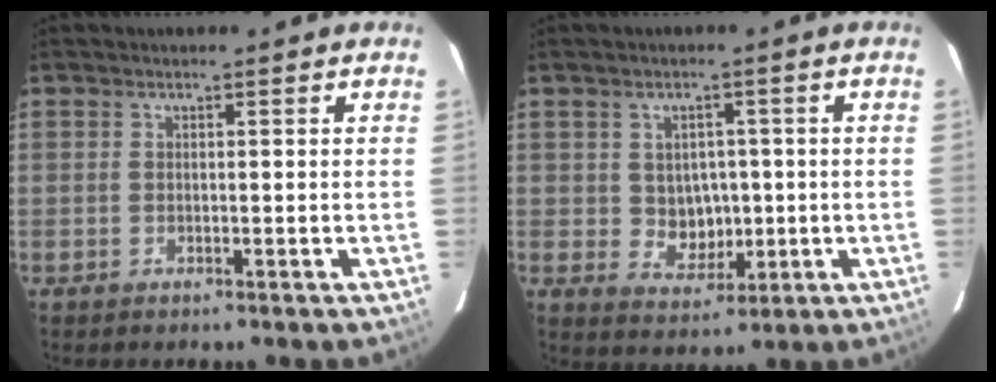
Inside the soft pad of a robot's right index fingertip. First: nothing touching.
{"total": 5.6, "force": [0.1, 5.1, 2.4], "torque": [-0.044, 0.006, 0.015]}